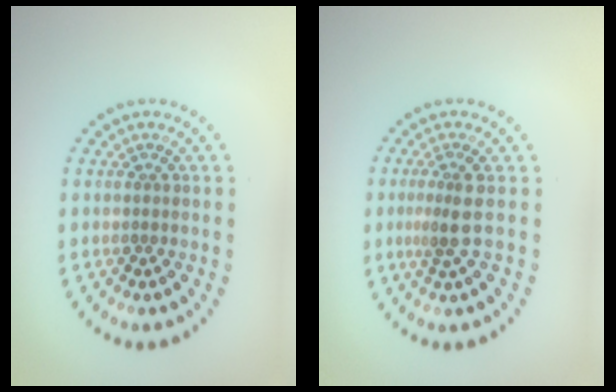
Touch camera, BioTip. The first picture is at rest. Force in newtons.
{"total": 2.3, "press": 1.8, "slide": 1.5}